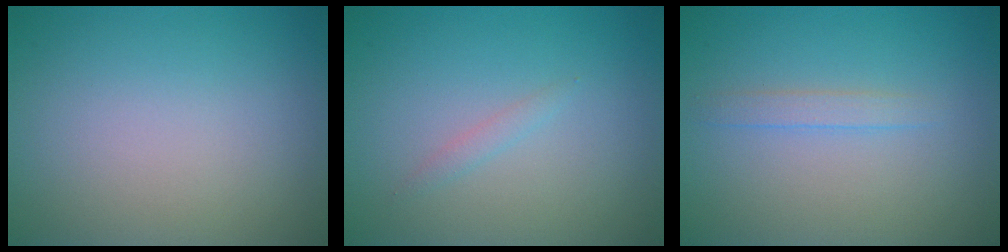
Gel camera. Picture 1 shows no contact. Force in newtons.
{"total": 0.7, "press": 0.7, "slide": 0.1}
{"total": 1.2, "press": 1.2, "slide": 0.1}